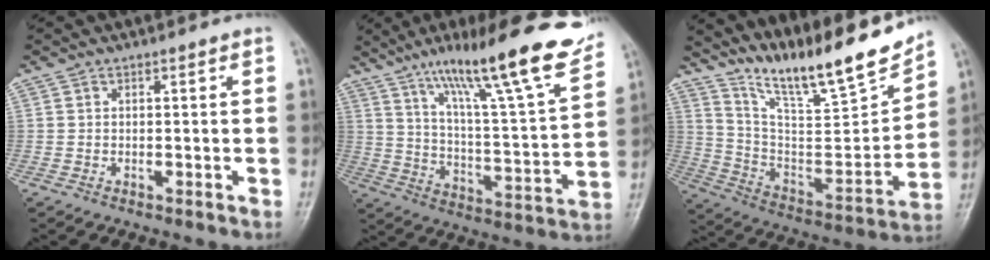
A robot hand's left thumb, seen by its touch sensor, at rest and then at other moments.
{"total": 23.7, "force": [16.3, 2.6, 16.9], "torque": [-0.240, -0.060, 0.259]}
{"total": 20.8, "force": [17.0, 3.0, 11.5], "torque": [-0.157, -0.093, 0.299]}